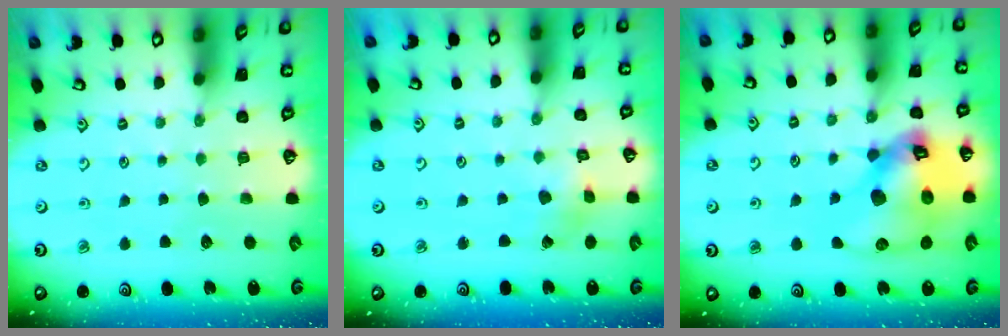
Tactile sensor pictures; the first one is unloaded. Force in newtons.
{"total": 2.0, "press": 2.0, "slide": 0.3}
{"total": 20.9, "press": 20.7, "slide": 2.7}